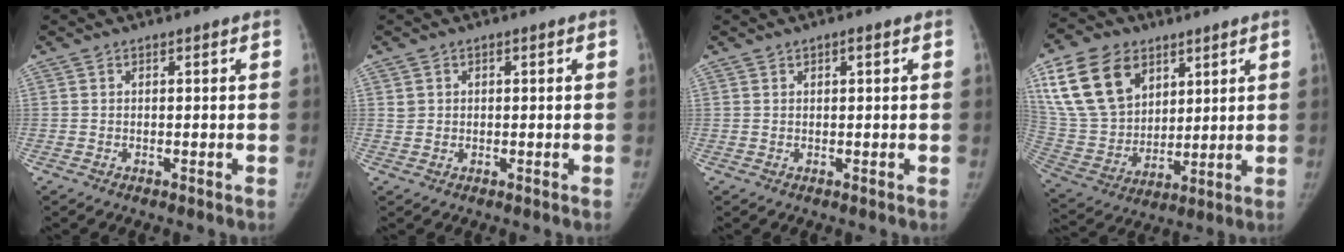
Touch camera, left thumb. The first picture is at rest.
{"total": 1.3, "force": [0.4, 1.2, 0.3], "torque": [0.003, 0.000, 0.007]}
{"total": 1.1, "force": [0.6, 0.3, 0.9], "torque": [-0.011, 0.001, 0.008]}
{"total": 20.2, "force": [9.5, 13.9, 11.0], "torque": [-0.198, -0.022, 0.188]}